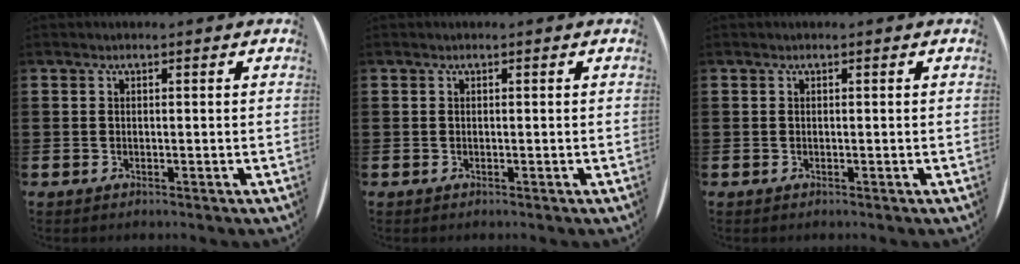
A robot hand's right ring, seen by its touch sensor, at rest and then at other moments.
{"total": 0.0}
{"total": 0.0}